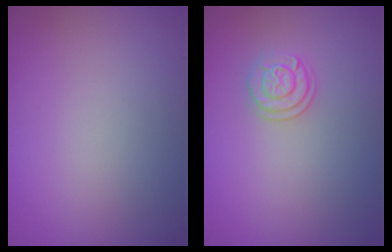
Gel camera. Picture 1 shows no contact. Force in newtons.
{"total": 1.9, "press": 1.8, "slide": 0.5}